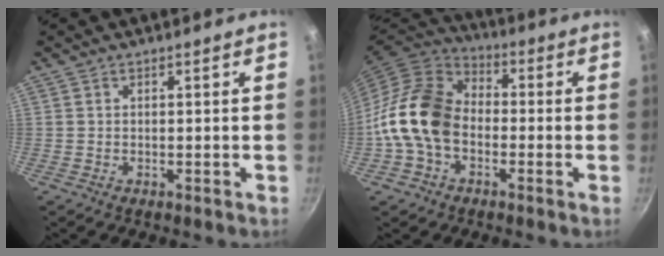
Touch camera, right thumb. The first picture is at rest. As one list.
[{"total": 14.6, "force": [-2.6, 10.6, 9.7], "torque": [-0.150, 0.036, -0.069]}]